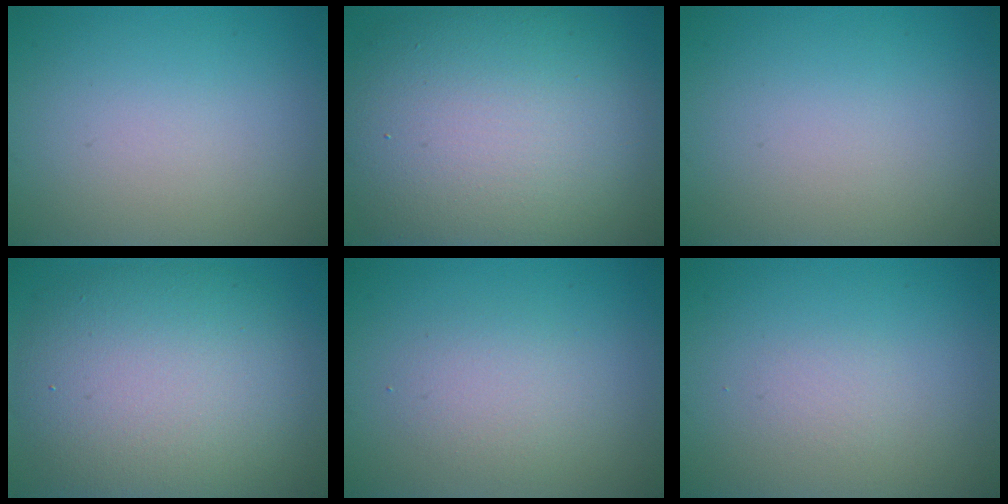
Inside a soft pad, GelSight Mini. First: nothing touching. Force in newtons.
{"total": 13.7, "press": 13.7, "slide": 0.7}
{"total": 0.0}
{"total": 10.5, "press": 10.5, "slide": 0.9}
{"total": 2.1, "press": 2.1, "slide": 0.2}
{"total": 0.7, "press": 0.7, "slide": 0.0}